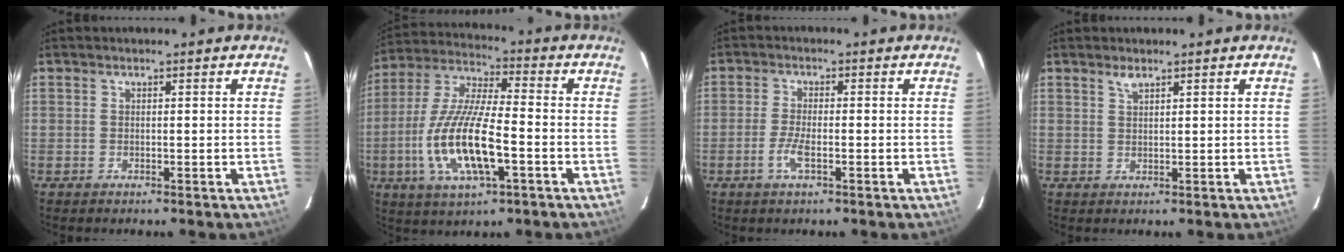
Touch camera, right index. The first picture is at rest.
{"total": 16.4, "force": [-4.7, 4.6, 15.0], "torque": [-0.314, -0.010, -0.091]}
{"total": 3.9, "force": [-1.7, 0.9, 3.4], "torque": [-0.076, -0.003, -0.036]}
{"total": 1.5, "force": [1.2, 0.4, 0.8], "torque": [-0.015, 0.002, 0.022]}